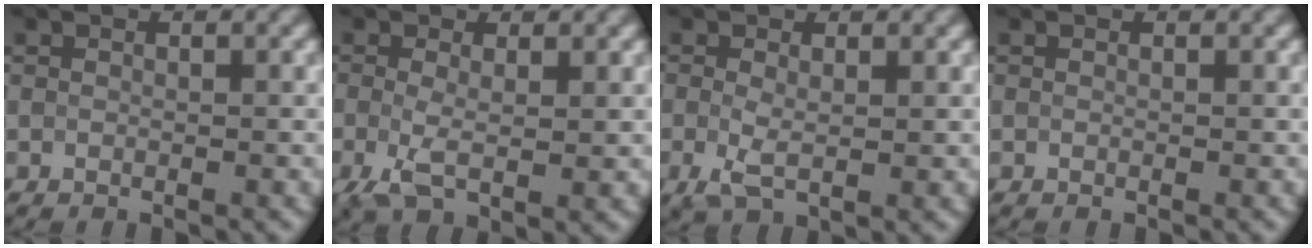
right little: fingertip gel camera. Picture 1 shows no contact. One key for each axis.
{"total": 2.9, "fx": -0.8, "fy": 0.9, "fz": 2.6, "tx": -0.067, "ty": -0.005, "tz": -0.014}
{"total": 1.8, "fx": -0.5, "fy": 0.7, "fz": 1.6, "tx": -0.052, "ty": -0.003, "tz": -0.008}
{"total": 0.0}